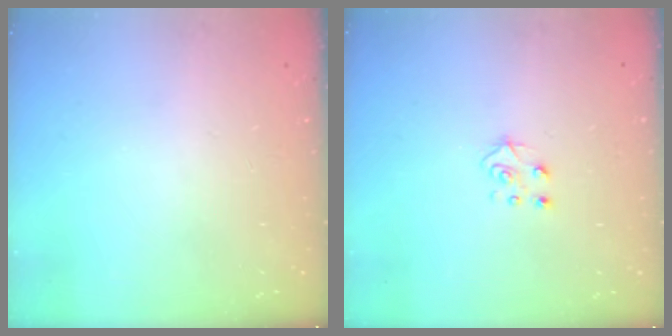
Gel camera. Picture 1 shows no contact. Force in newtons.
{"total": 5.7, "press": 5.7, "slide": 0.5}